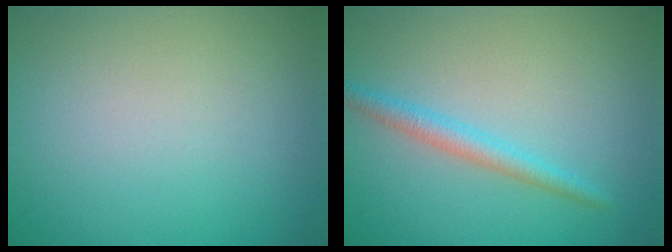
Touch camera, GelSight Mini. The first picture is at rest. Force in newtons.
{"total": 2.0, "press": 2.0, "slide": 0.1}